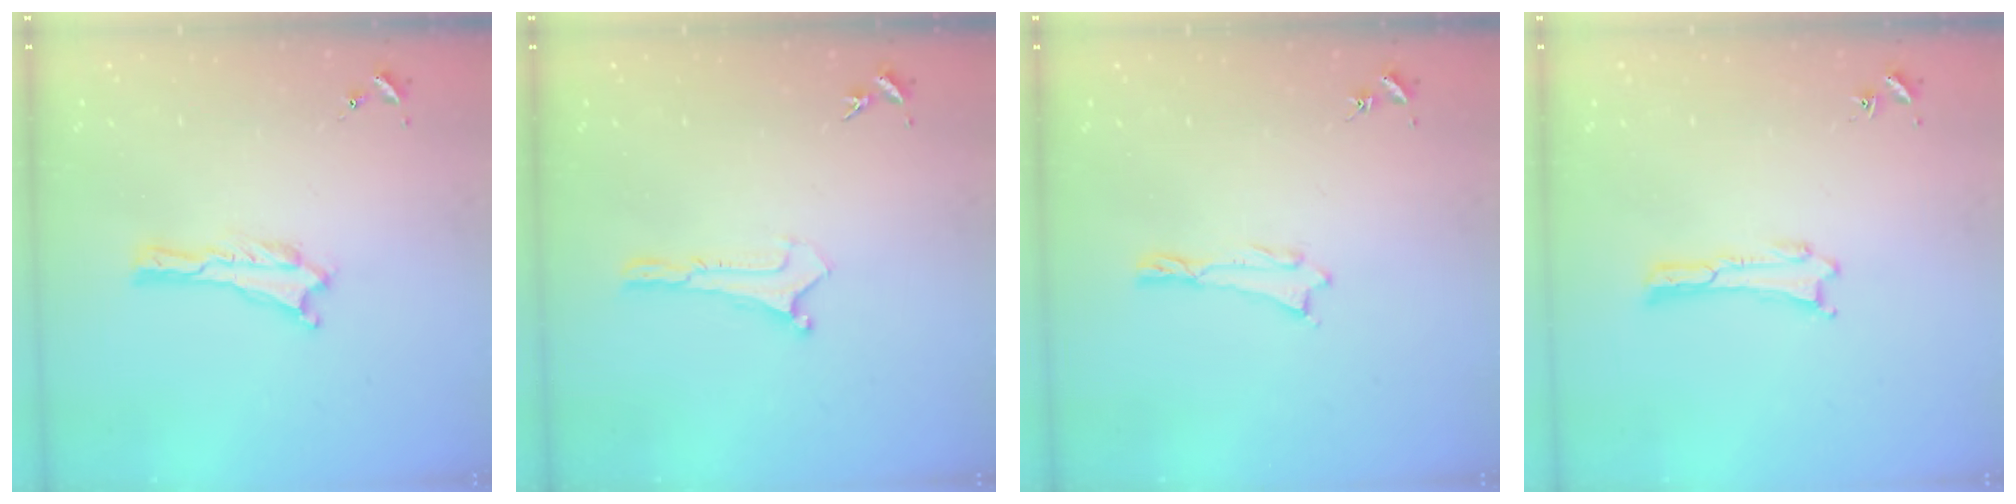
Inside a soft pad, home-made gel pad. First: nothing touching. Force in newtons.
{"total": 0.0}
{"total": 0.0}
{"total": 0.0}